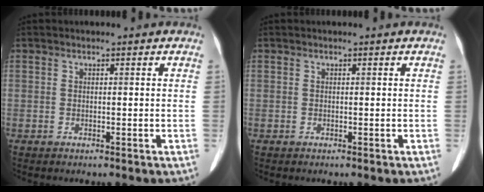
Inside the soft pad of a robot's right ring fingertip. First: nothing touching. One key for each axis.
{"total": 0.0}